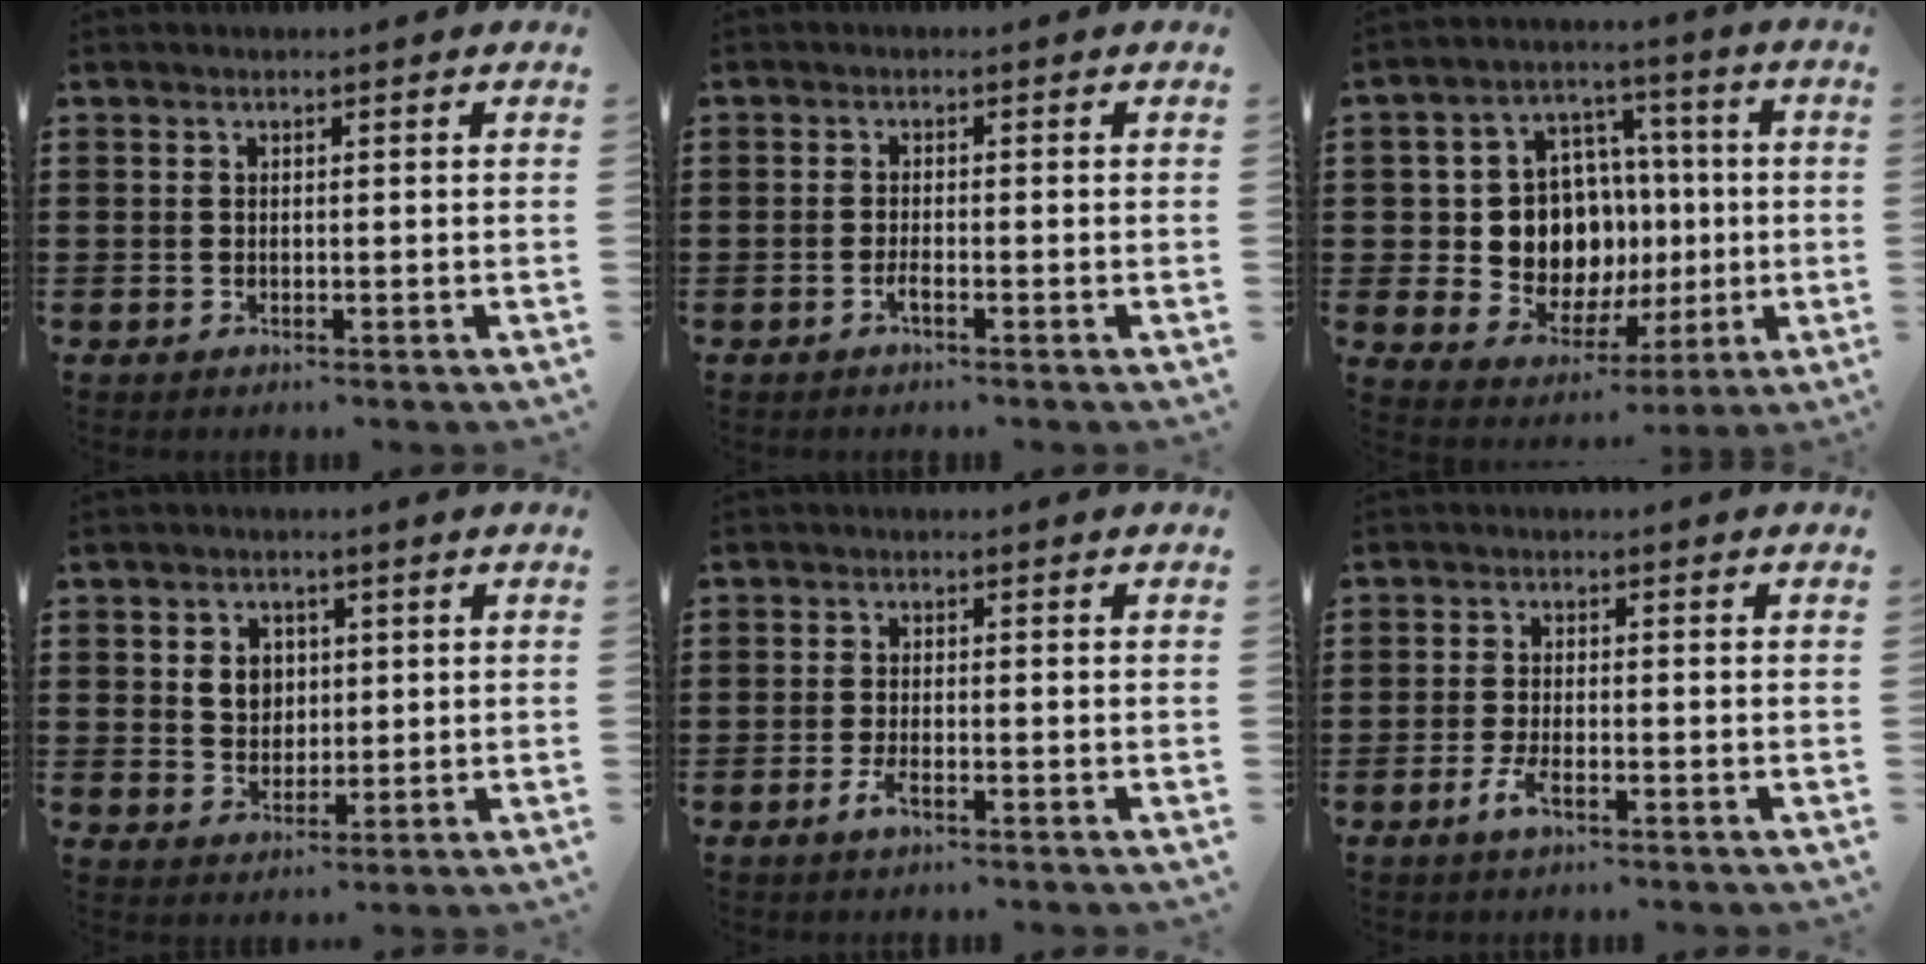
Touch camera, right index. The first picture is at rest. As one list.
[{"total": 1.4, "force": [-0.8, 0.2, 1.2], "torque": [-0.022, -0.004, -0.014]}, {"total": 11.4, "force": [0.4, 9.8, 5.8], "torque": [-0.122, 0.003, 0.017]}, {"total": 4.0, "force": [1.0, 3.4, 1.8], "torque": [-0.041, 0.009, 0.014]}, {"total": 2.4, "force": [-1.2, 0.6, 2.0], "torque": [-0.048, -0.007, -0.027]}, {"total": 3.1, "force": [-1.5, 0.8, 2.6], "torque": [-0.056, -0.005, -0.032]}]